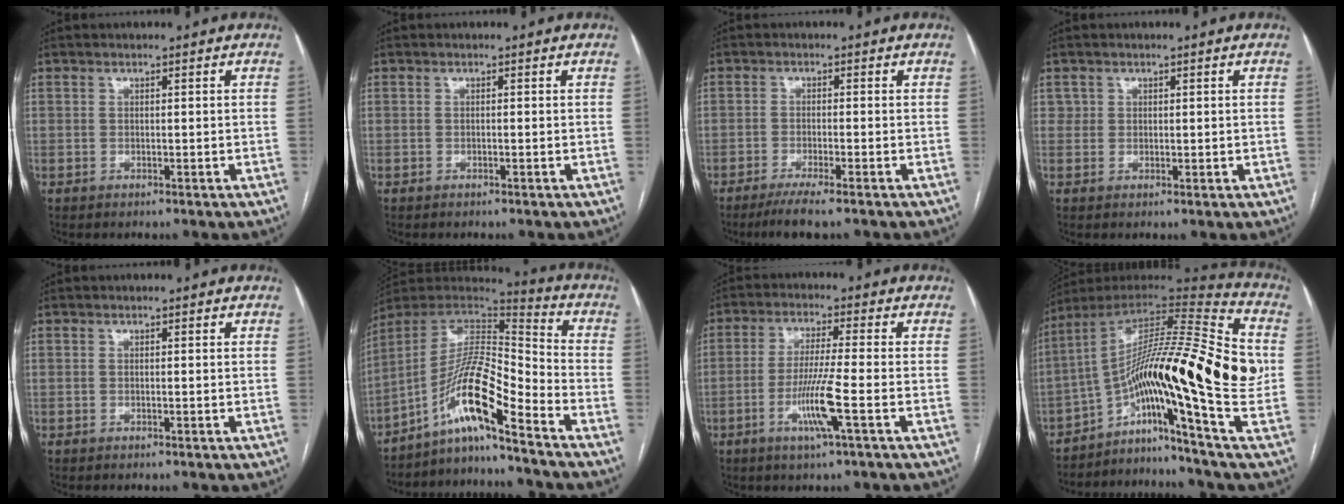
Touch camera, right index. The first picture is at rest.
{"total": 0.0}
{"total": 4.9, "force": [-3.5, -0.3, 3.4], "torque": [-0.056, -0.012, -0.063]}
{"total": 1.6, "force": [0.7, 1.4, 0.0], "torque": [0.017, -0.003, 0.005]}
{"total": 0.0}
{"total": 12.6, "force": [-8.3, 0.4, 9.5], "torque": [-0.179, 0.020, -0.150]}
{"total": 7.5, "force": [-2.8, -0.8, 6.9], "torque": [-0.136, -0.012, -0.055]}
{"total": 22.0, "force": [-3.5, 0.5, 21.8], "torque": [-0.333, 0.036, -0.063]}